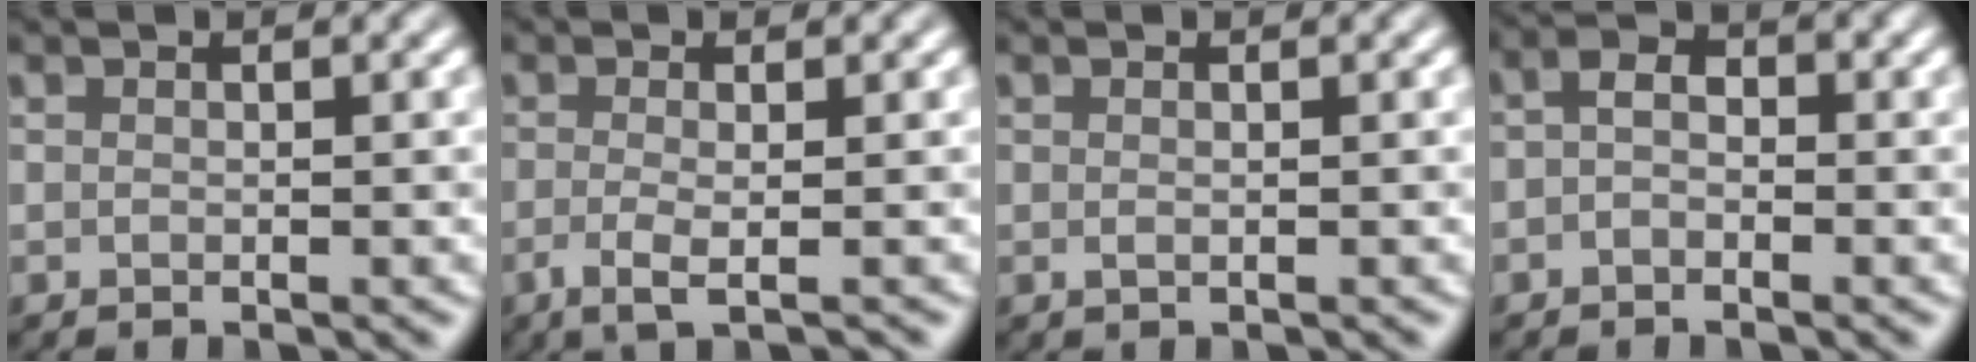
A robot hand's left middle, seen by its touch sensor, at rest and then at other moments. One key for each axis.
{"total": 2.8, "fx": -0.7, "fy": 0.7, "fz": 2.6, "tx": -0.044, "ty": -0.006, "tz": -0.017}
{"total": 0.6, "fx": 0.1, "fy": 0.2, "fz": 0.6, "tx": -0.011, "ty": 0.001, "tz": 0.002}
{"total": 1.7, "fx": -0.5, "fy": 1.1, "fz": 1.2, "tx": -0.023, "ty": 0.005, "tz": -0.014}